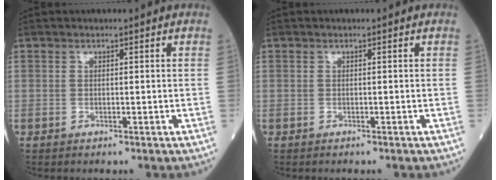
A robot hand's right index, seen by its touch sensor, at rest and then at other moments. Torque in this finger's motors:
{"motor_torque": [0.09, -0.02, -0.03, -0.01]}